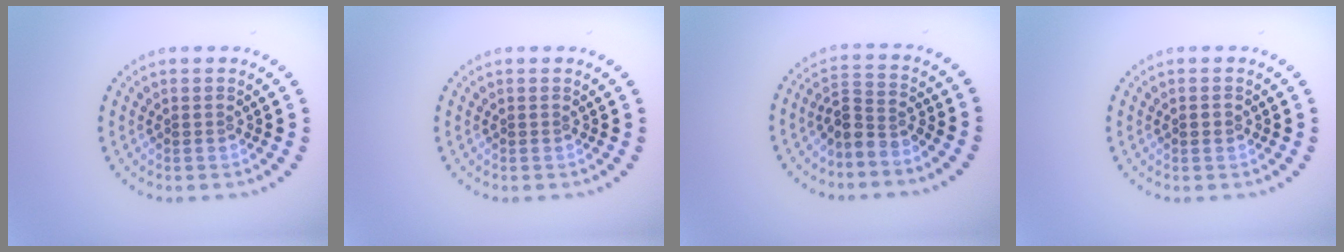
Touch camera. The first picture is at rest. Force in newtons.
{"total": 0.0}
{"total": 2.7, "press": 2.0, "slide": 1.8}
{"total": 1.0, "press": 1.0, "slide": 0.1}